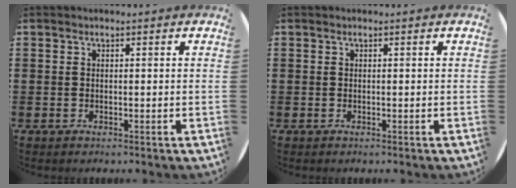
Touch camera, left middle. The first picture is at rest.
{"total": 0.0}